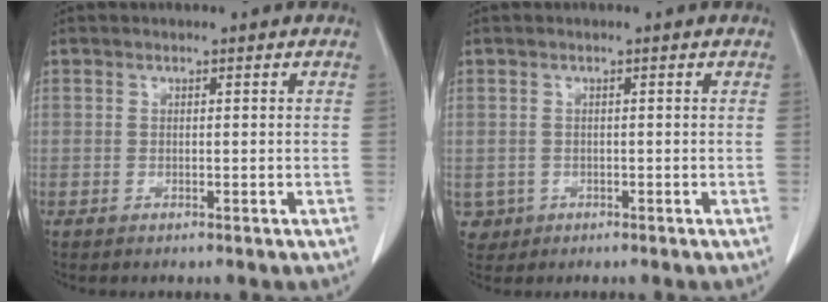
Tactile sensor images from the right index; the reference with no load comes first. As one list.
[{"total": 2.5, "force": [-0.7, 2.4, 0.0], "torque": [0.006, 0.008, -0.006]}]